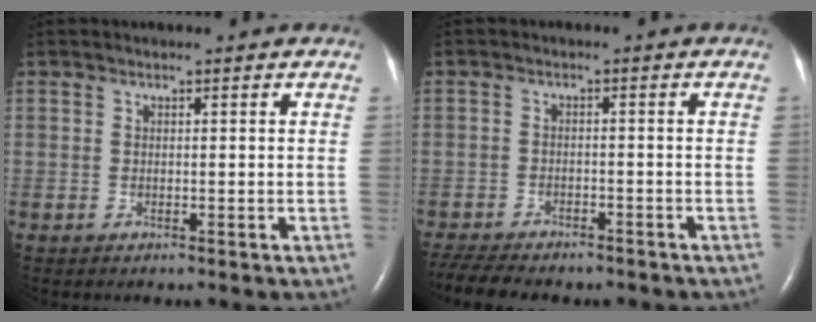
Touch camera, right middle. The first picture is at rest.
{"total": 10.9, "force": [-9.3, 3.2, 4.6], "torque": [-0.090, -0.002, -0.135]}